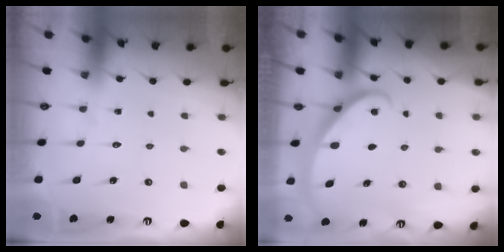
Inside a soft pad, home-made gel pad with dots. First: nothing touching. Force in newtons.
{"total": 1.7, "press": 1.7, "slide": 0.1}